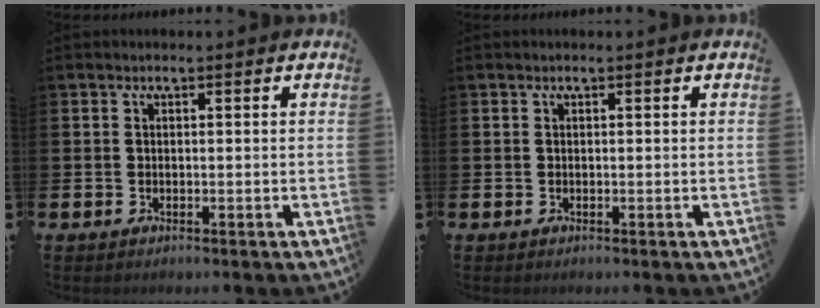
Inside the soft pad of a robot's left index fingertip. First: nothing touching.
{"total": 0.0}